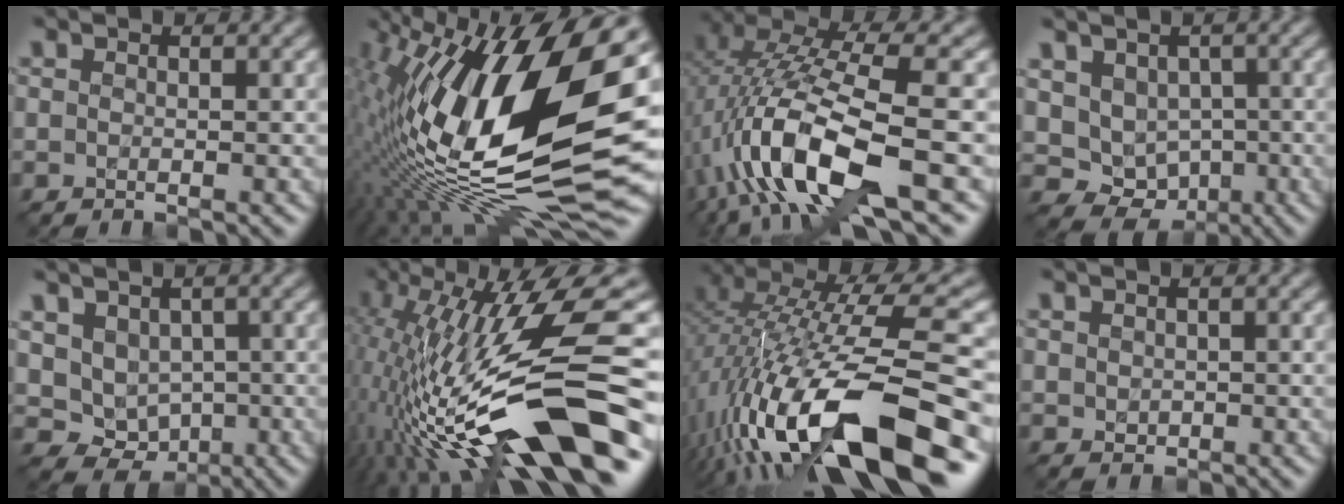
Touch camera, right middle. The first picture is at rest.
{"total": 19.8, "force": [2.6, 7.9, 17.9], "torque": [-0.318, -0.006, 0.027]}
{"total": 12.2, "force": [-3.1, 3.7, 11.2], "torque": [-0.222, 0.010, -0.057]}
{"total": 6.9, "force": [0.0, 6.1, 3.3], "torque": [-0.054, 0.001, 0.001]}
{"total": 6.1, "force": [0.3, 5.3, 3.0], "torque": [-0.050, -0.001, 0.011]}
{"total": 15.1, "force": [-3.3, 4.2, 14.1], "torque": [-0.253, 0.016, -0.048]}
{"total": 16.5, "force": [-4.7, 5.6, 14.7], "torque": [-0.264, 0.019, -0.084]}
{"total": 0.9, "force": [0.1, 0.8, 0.4], "torque": [-0.007, -0.003, 0.006]}